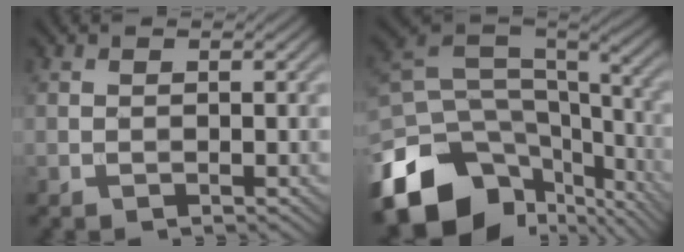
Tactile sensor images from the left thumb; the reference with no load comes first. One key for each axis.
{"total": 16.4, "fx": -8.7, "fy": 10.5, "fz": 9.2, "tx": -0.234, "ty": -0.036, "tz": -0.130}